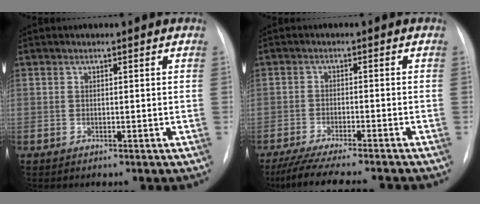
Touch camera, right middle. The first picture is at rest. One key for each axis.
{"total": 13.3, "fx": -11.8, "fy": 0.5, "fz": 6.2, "tx": -0.090, "ty": -0.023, "tz": -0.174}